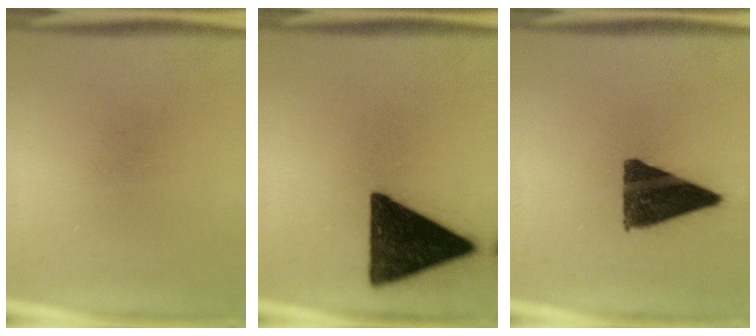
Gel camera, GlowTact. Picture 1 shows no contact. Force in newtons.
{"total": 17.0}
{"total": 13.0}